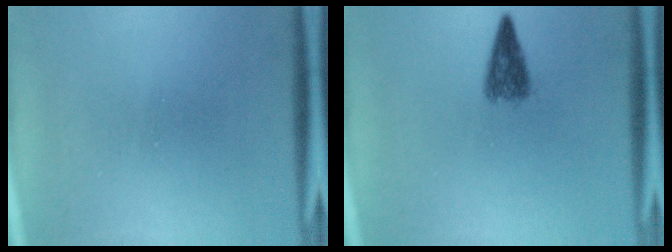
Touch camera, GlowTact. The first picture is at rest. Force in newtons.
{"total": 4.0}